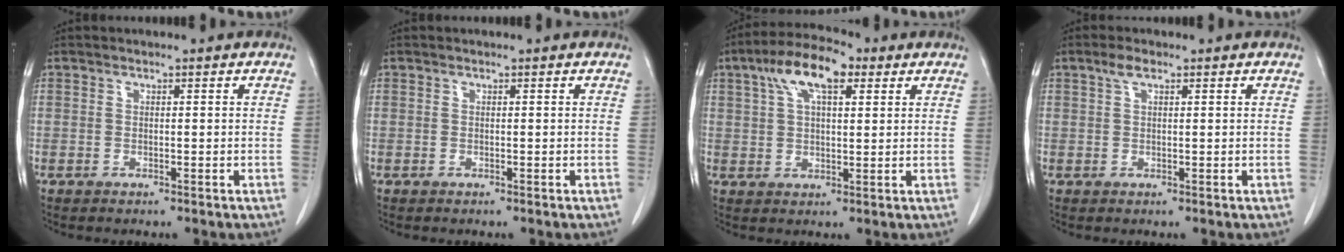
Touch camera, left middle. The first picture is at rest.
{"total": 0.0}
{"total": 9.2, "force": [4.5, 3.3, 7.3], "torque": [-0.141, 0.026, 0.078]}
{"total": 1.9, "force": [1.1, 0.6, 1.4], "torque": [-0.031, 0.008, 0.023]}